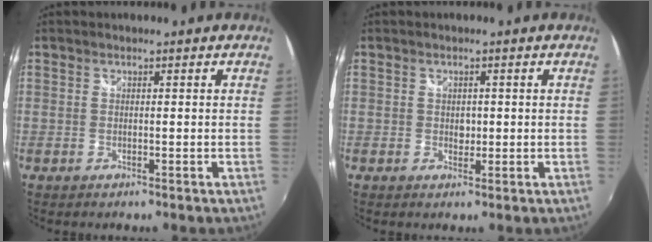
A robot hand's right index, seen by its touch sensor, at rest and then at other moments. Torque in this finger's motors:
{"motor_torque": [0.18, 0.58, 0.00, 0.01]}